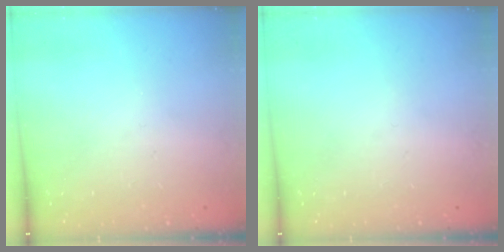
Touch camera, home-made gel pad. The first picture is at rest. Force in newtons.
{"total": 0.0}